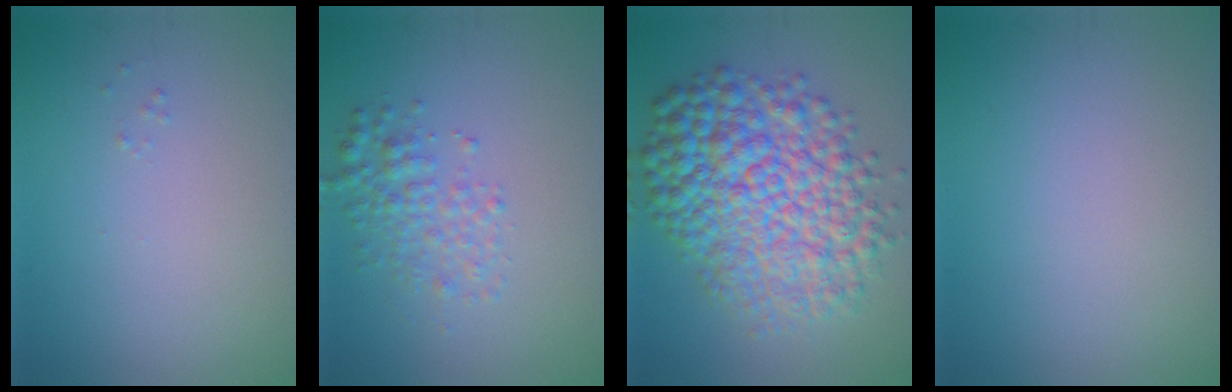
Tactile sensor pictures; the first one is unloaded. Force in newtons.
{"total": 2.8, "press": 2.8, "slide": 0.1}
{"total": 10.9, "press": 10.9, "slide": 0.0}
{"total": 0.0}